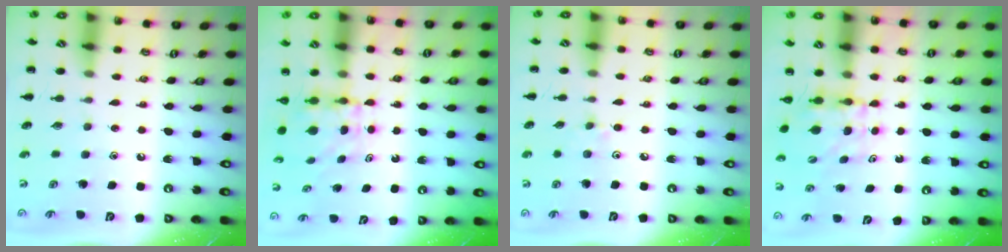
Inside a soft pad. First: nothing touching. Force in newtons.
{"total": 4.1, "press": 4.1, "slide": 0.5}
{"total": 4.8, "press": 4.5, "slide": 1.8}
{"total": 4.9, "press": 4.9, "slide": 0.1}